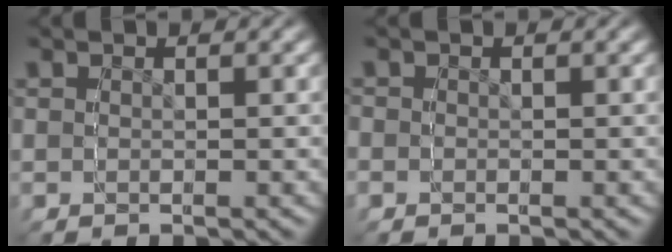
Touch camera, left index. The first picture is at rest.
{"total": 0.7, "force": [-0.4, 0.4, -0.5], "torque": [0.005, -0.009, -0.005]}